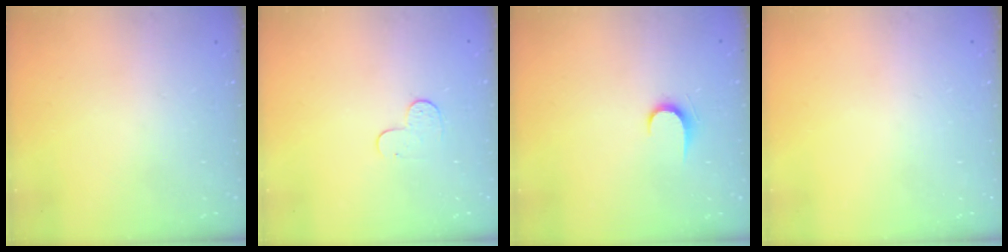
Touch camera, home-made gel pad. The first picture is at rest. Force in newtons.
{"total": 4.3, "press": 4.2, "slide": 0.4}
{"total": 6.0, "press": 6.0, "slide": 0.7}
{"total": 0.0}